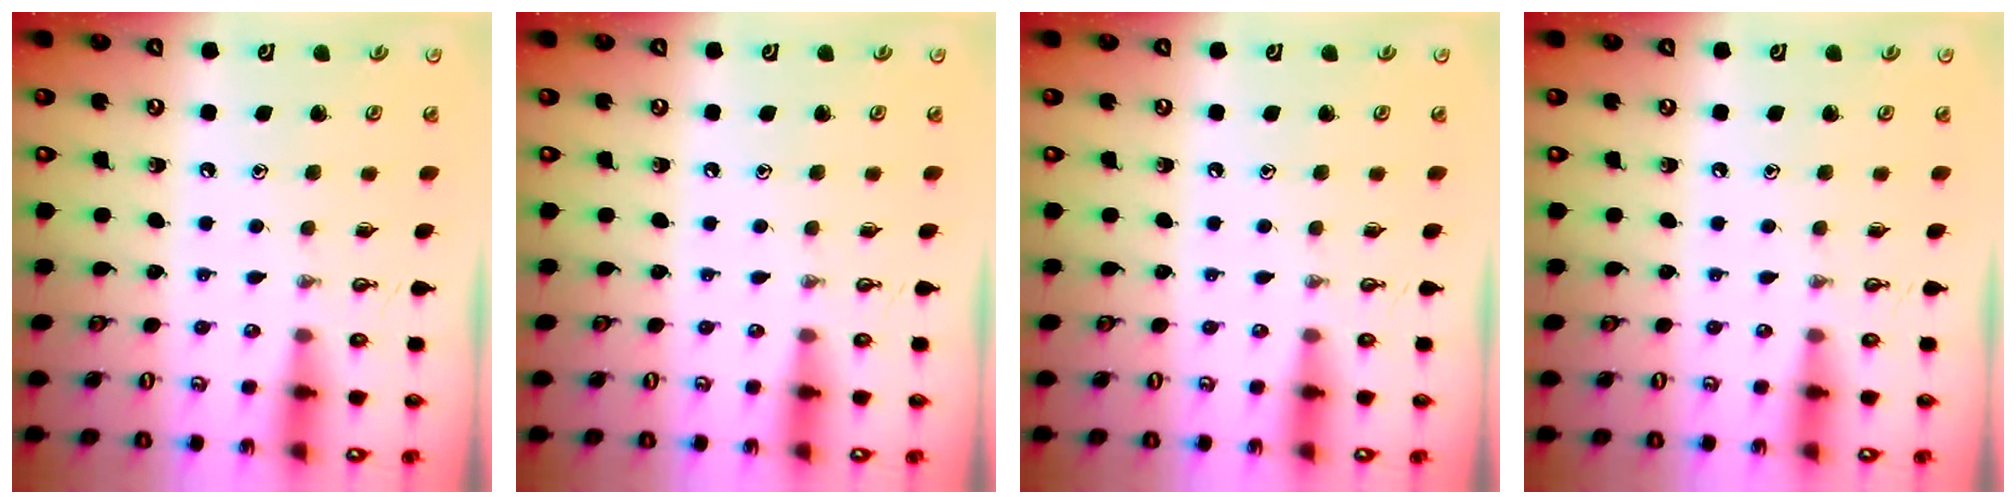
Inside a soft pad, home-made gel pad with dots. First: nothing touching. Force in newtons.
{"total": 0.0}
{"total": 0.0}
{"total": 0.0}